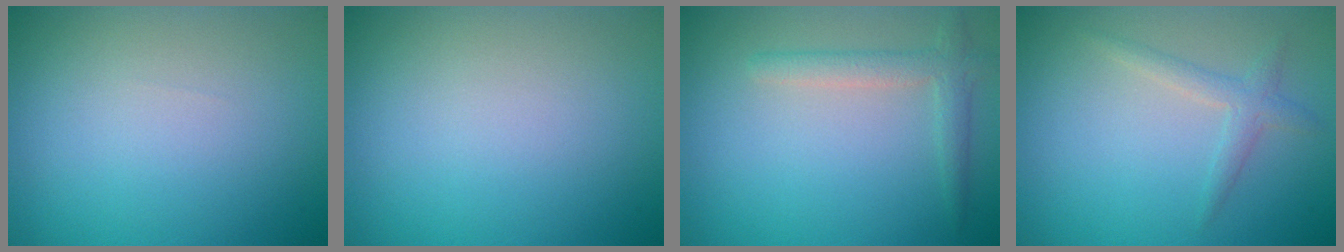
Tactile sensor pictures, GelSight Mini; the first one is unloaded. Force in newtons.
{"total": 0.0}
{"total": 2.3, "press": 2.3, "slide": 0.2}
{"total": 1.7, "press": 1.7, "slide": 0.1}